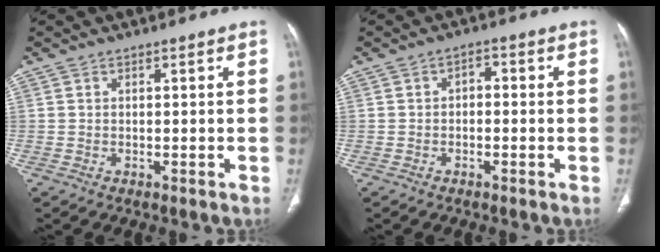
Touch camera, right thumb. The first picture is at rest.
{"total": 2.3, "force": [-0.3, 1.5, 1.7], "torque": [-0.017, 0.014, -0.013]}